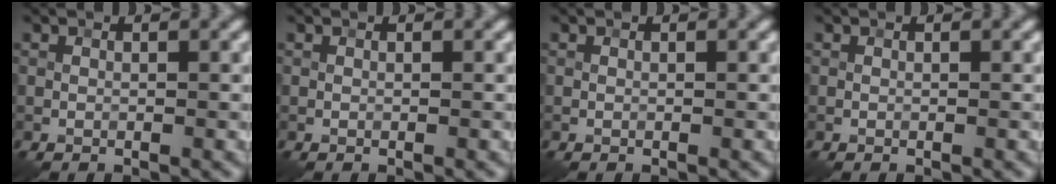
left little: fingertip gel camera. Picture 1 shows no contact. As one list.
[{"total": 0.0}, {"total": 0.0}, {"total": 0.0}]